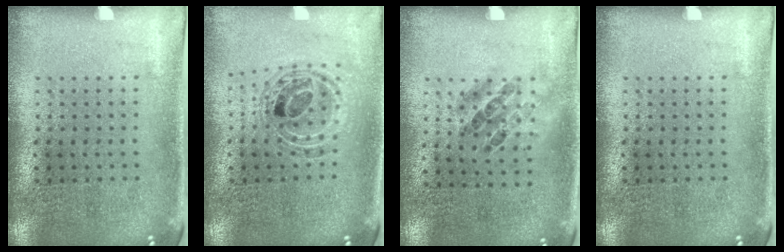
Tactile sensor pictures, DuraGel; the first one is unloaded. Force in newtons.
{"total": 0.8, "press": 0.8, "slide": 0.1}
{"total": 1.0, "press": 0.7, "slide": 0.7}
{"total": 0.0}